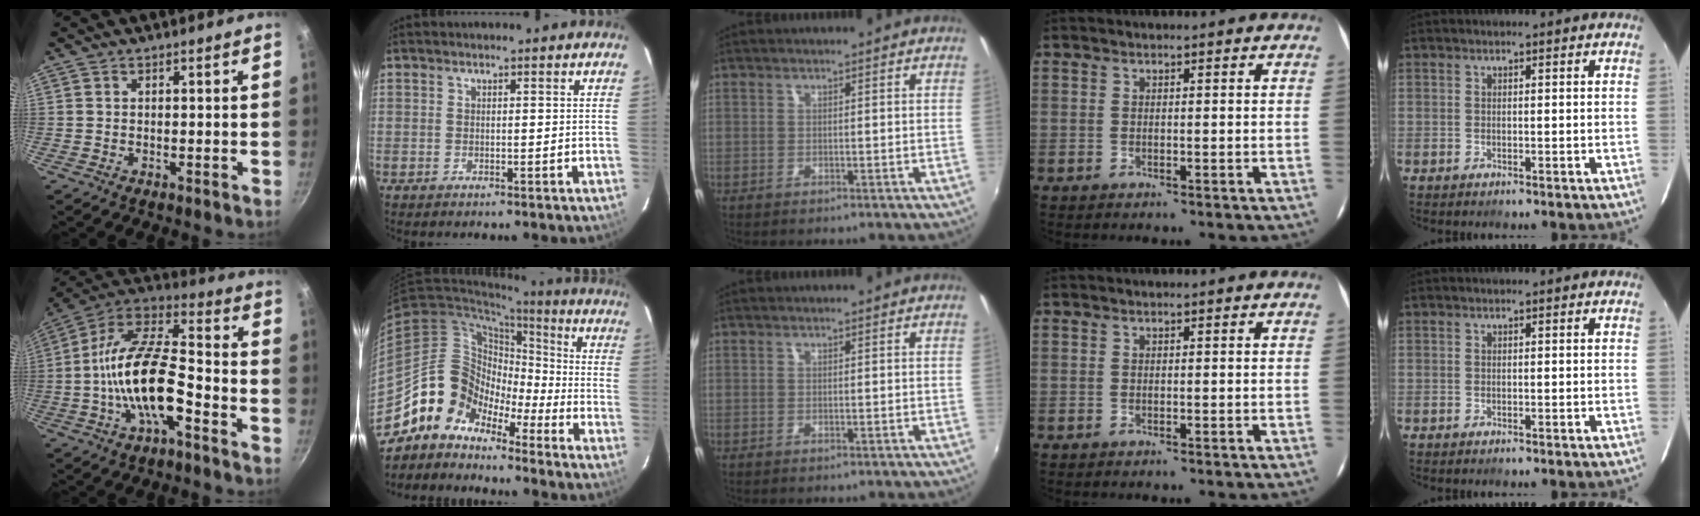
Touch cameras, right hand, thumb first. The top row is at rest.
{"thumb": {"total": 18.3, "force": [-5.5, 7.3, 15.8], "torque": [-0.281, 0.044, -0.120]}, "index": {"total": 10.9, "force": [-7.6, 7.5, 1.9], "torque": [-0.039, 0.042, -0.161]}}